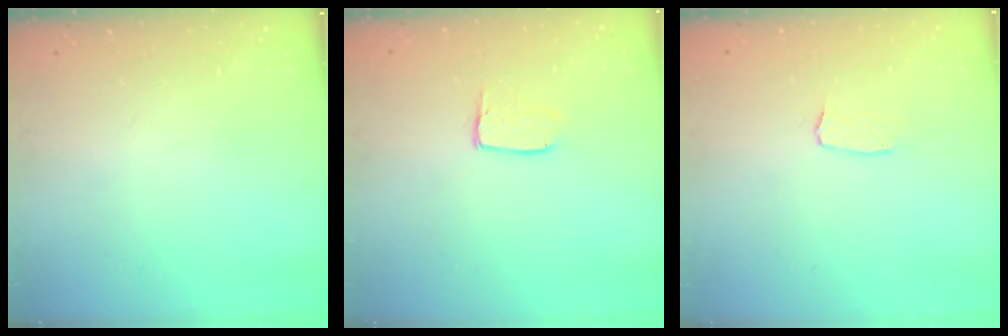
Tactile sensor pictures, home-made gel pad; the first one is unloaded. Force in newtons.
{"total": 6.7, "press": 6.7, "slide": 0.5}
{"total": 3.0, "press": 3.0, "slide": 0.2}